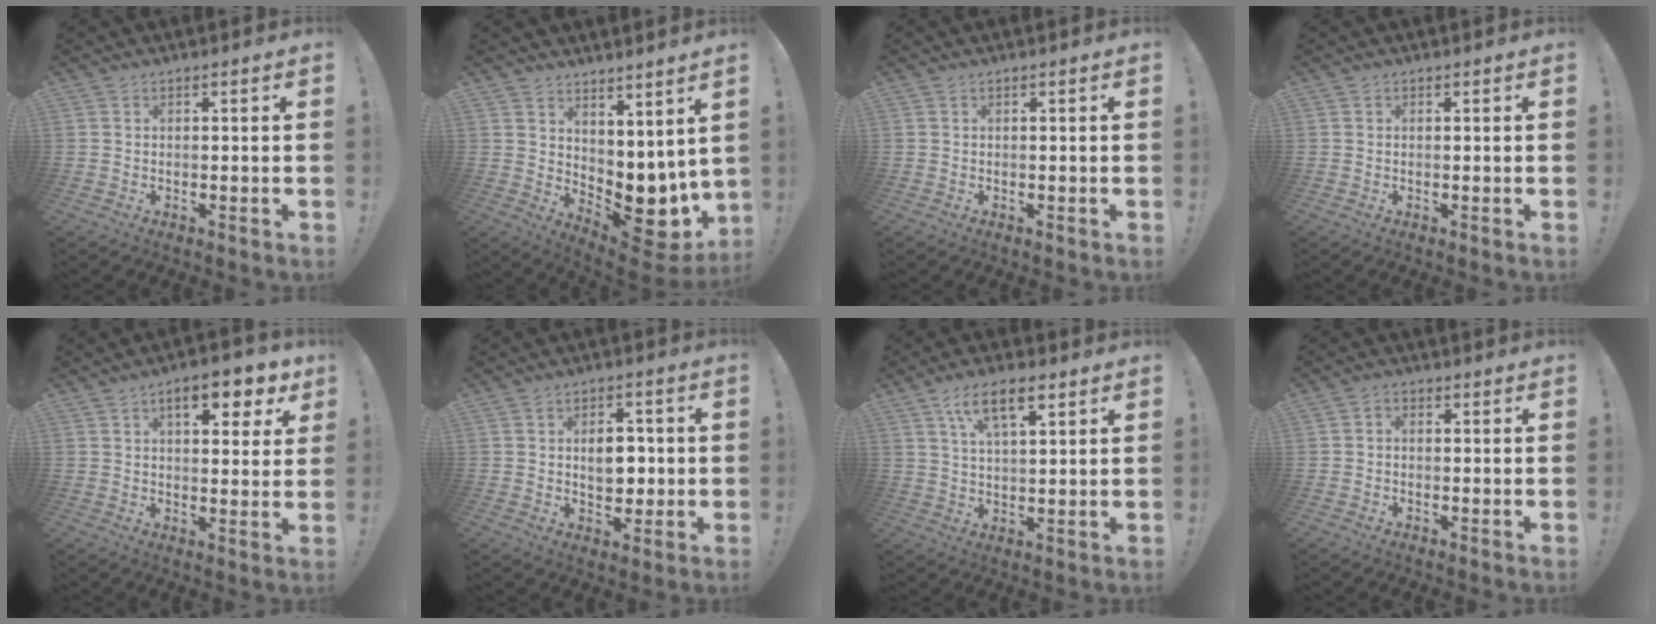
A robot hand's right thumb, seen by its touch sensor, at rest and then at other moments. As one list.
[{"total": 6.1, "force": [1.0, 4.3, 4.2], "torque": [-0.030, -0.044, 0.031]}, {"total": 0.0}, {"total": 0.0}, {"total": 9.9, "force": [4.9, 3.9, 7.6], "torque": [-0.091, -0.020, 0.075]}, {"total": 8.8, "force": [0.2, 6.4, 6.0], "torque": [-0.090, 0.008, 0.004]}, {"total": 9.8, "force": [5.2, 3.7, 7.4], "torque": [-0.118, -0.011, 0.090]}, {"total": 1.8, "force": [-0.8, 1.2, 1.0], "torque": [-0.019, 0.009, -0.015]}]